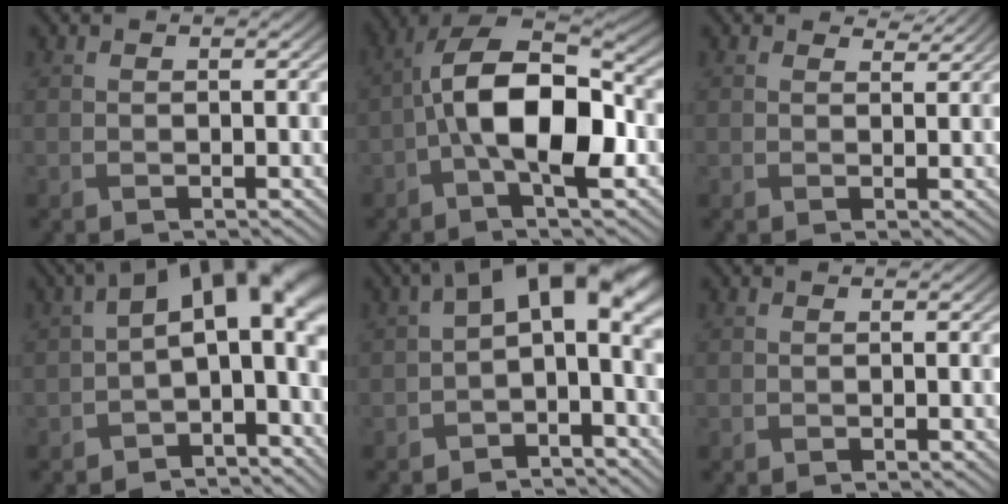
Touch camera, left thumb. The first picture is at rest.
{"total": 13.3, "force": [-2.5, 6.0, 11.6], "torque": [-0.210, 0.009, -0.054]}
{"total": 1.9, "force": [1.7, 0.6, 0.5], "torque": [-0.013, -0.004, 0.023]}
{"total": 12.8, "force": [1.1, 6.4, 11.0], "torque": [-0.161, -0.005, 0.015]}
{"total": 10.1, "force": [0.9, 5.1, 8.6], "torque": [-0.142, 0.005, 0.008]}
{"total": 0.0}